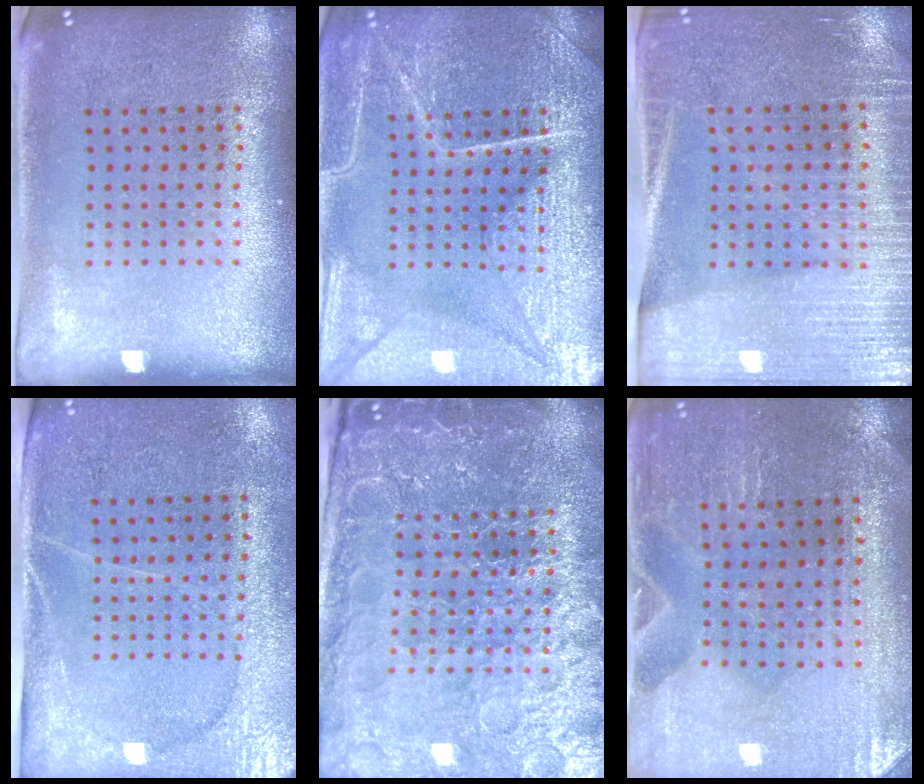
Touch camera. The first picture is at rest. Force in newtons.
{"total": 7.2, "press": 7.1, "slide": 0.9}
{"total": 3.4, "press": 3.0, "slide": 1.6}
{"total": 3.0, "press": 2.8, "slide": 1.2}
{"total": 5.6, "press": 5.1, "slide": 2.3}
{"total": 0.8, "press": 0.8, "slide": 0.2}